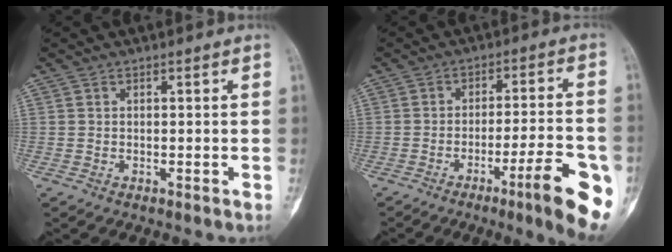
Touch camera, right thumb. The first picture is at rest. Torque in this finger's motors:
{"motor_torque": [0.08, 0.70, 0.30, -0.26, 0.00]}